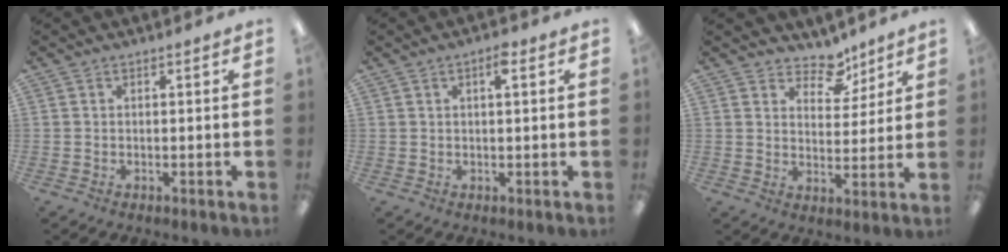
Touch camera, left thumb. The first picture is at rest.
{"total": 3.0, "force": [1.5, 0.9, 2.4], "torque": [-0.037, 0.001, 0.021]}
{"total": 8.0, "force": [6.2, 4.5, 2.6], "torque": [-0.027, -0.040, 0.107]}